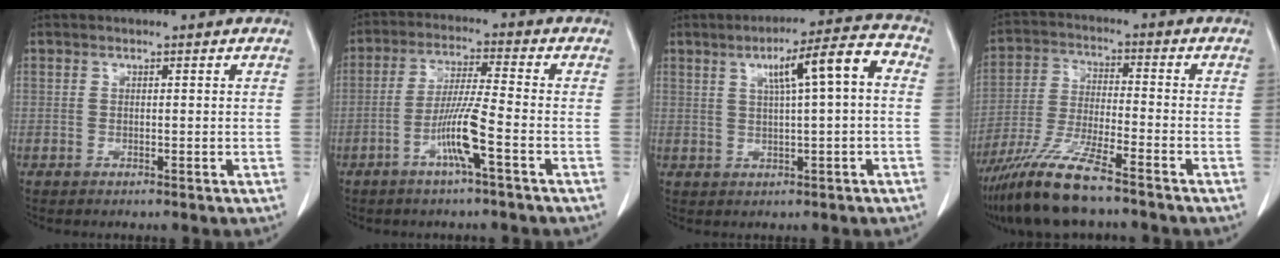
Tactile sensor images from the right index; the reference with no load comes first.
{"total": 7.8, "force": [-3.2, -0.5, 7.1], "torque": [-0.140, -0.005, -0.064]}
{"total": 8.6, "force": [1.7, 0.7, 8.4], "torque": [-0.128, 0.022, 0.023]}
{"total": 11.2, "force": [-8.6, 0.6, 7.1], "torque": [-0.146, -0.028, -0.162]}